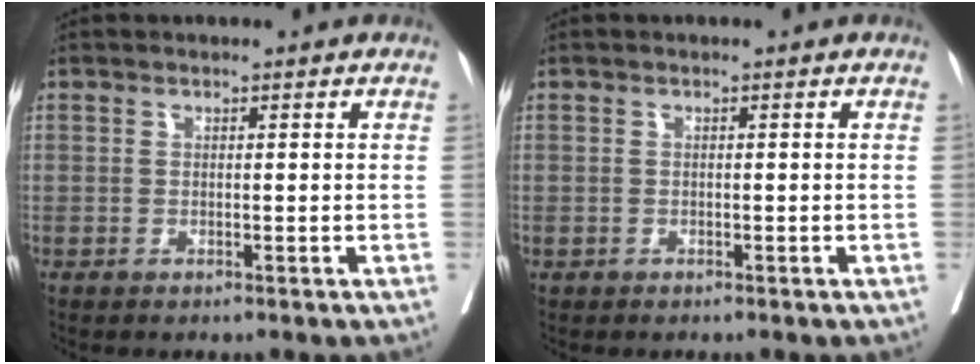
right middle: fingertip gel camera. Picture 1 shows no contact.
{"total": 0.0}